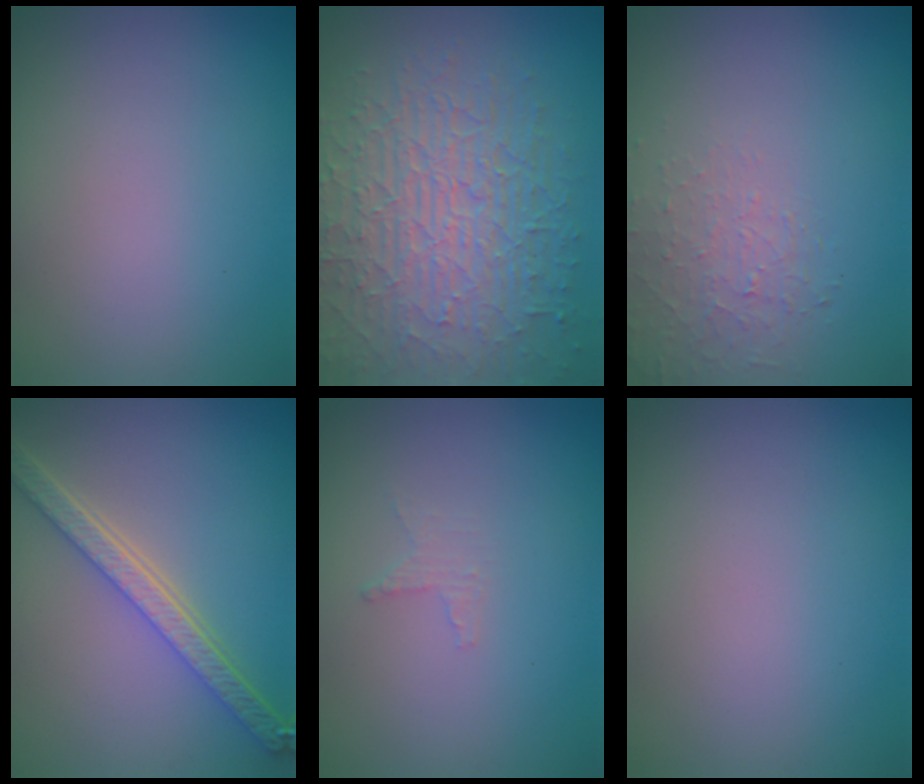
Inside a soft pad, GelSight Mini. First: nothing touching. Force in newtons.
{"total": 8.9, "press": 6.2, "slide": 6.4}
{"total": 1.4, "press": 0.6, "slide": 1.3}
{"total": 5.1, "press": 4.0, "slide": 3.2}
{"total": 0.9, "press": 0.8, "slide": 0.3}
{"total": 0.0}